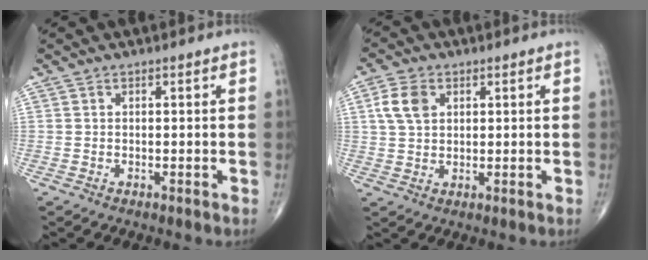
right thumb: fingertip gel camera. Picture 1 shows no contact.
{"total": 5.7, "force": [1.8, 3.9, 3.7], "torque": [-0.070, 0.002, 0.034]}